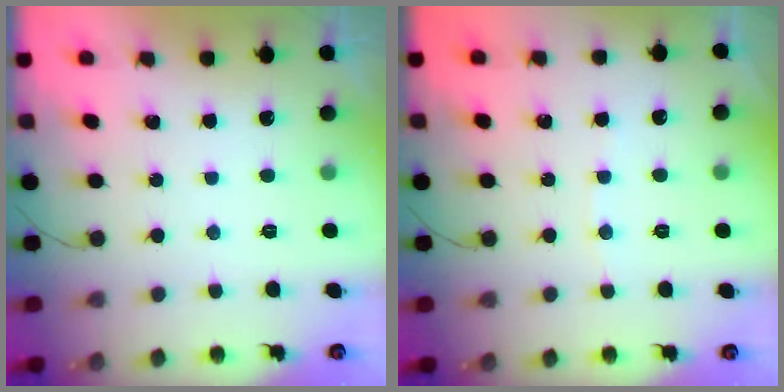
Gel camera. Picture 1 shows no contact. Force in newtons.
{"total": 3.0, "press": 2.9, "slide": 0.4}